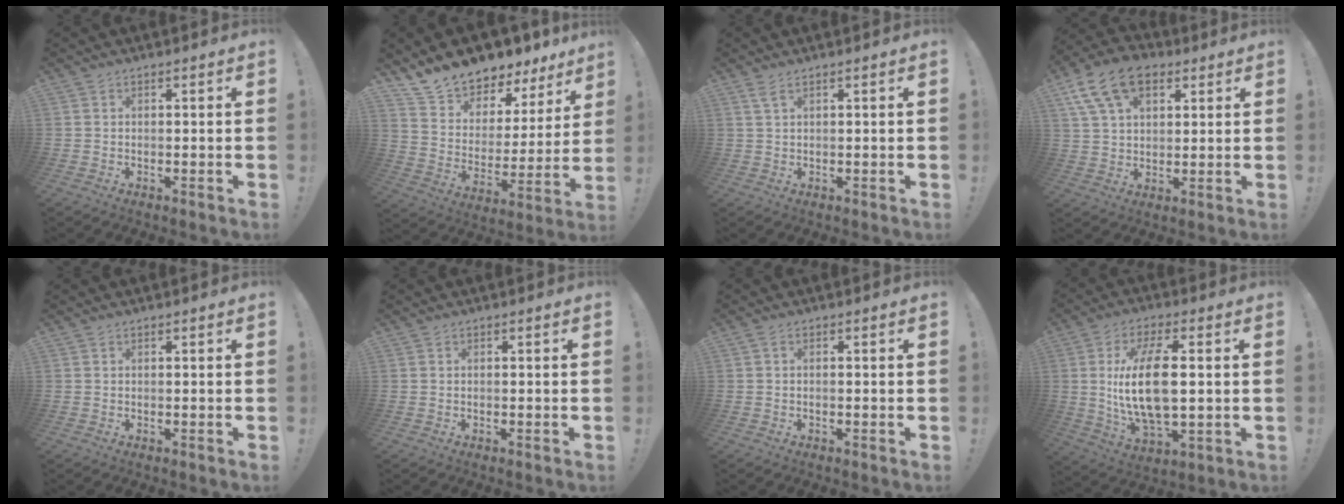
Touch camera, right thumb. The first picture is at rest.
{"total": 11.5, "force": [10.9, 3.7, 1.5], "torque": [-0.048, -0.103, 0.195]}
{"total": 2.0, "force": [1.1, 0.3, 1.7], "torque": [-0.041, 0.003, 0.020]}
{"total": 14.9, "force": [6.9, 9.3, 9.3], "torque": [-0.169, -0.018, 0.131]}
{"total": 0.0}
{"total": 0.0}
{"total": 0.9, "force": [-0.4, 0.1, 0.7], "torque": [-0.018, 0.004, -0.007]}
{"total": 17.1, "force": [1.3, 7.2, 15.4], "torque": [-0.305, -0.008, 0.015]}